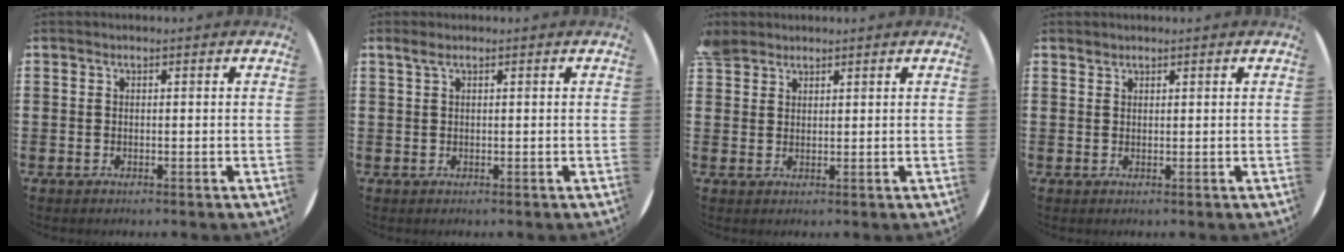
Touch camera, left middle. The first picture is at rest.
{"total": 0.9, "force": [0.5, 0.1, 0.7], "torque": [-0.015, 0.003, 0.008]}
{"total": 2.4, "force": [2.1, 1.0, 0.1], "torque": [-0.008, 0.004, 0.043]}
{"total": 0.9, "force": [0.8, 0.3, -0.1], "torque": [0.001, 0.002, 0.017]}